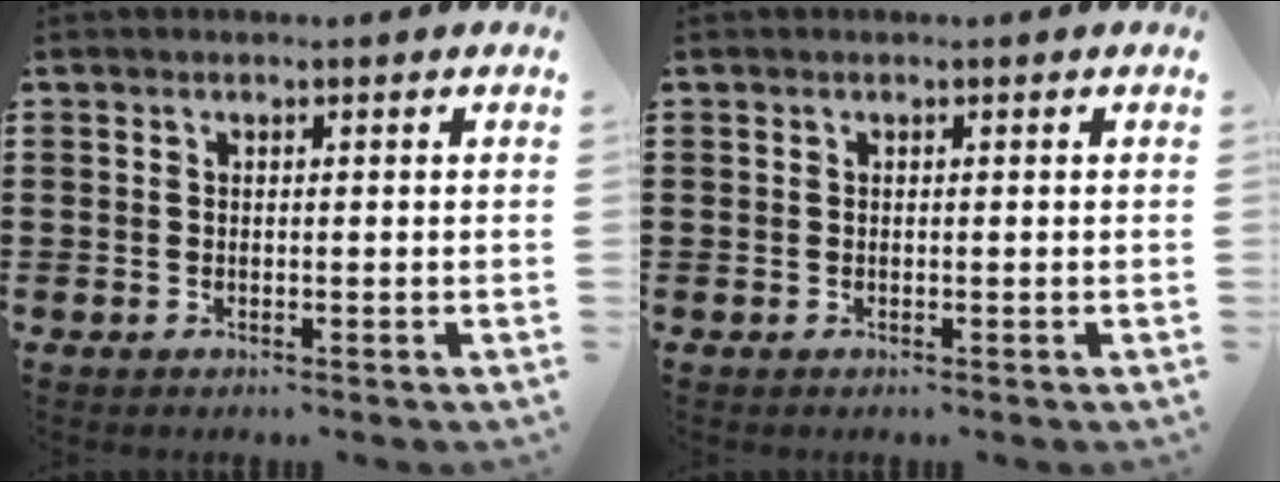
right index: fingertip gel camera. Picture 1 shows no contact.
{"total": 0.0}